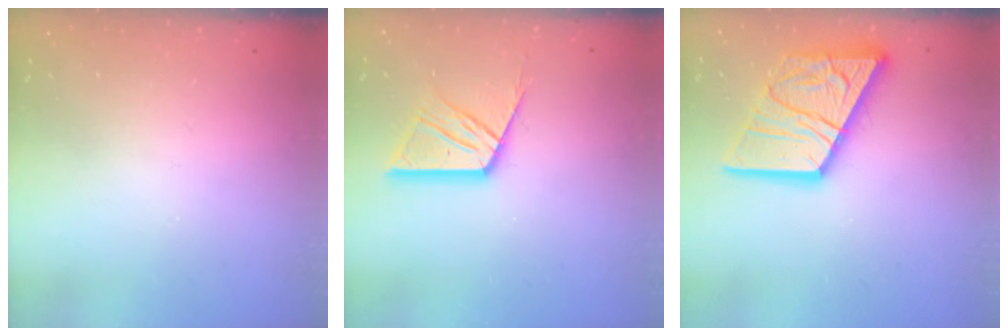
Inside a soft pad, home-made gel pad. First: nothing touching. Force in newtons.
{"total": 12.2, "press": 12.2, "slide": 1.2}
{"total": 19.0, "press": 18.8, "slide": 2.1}